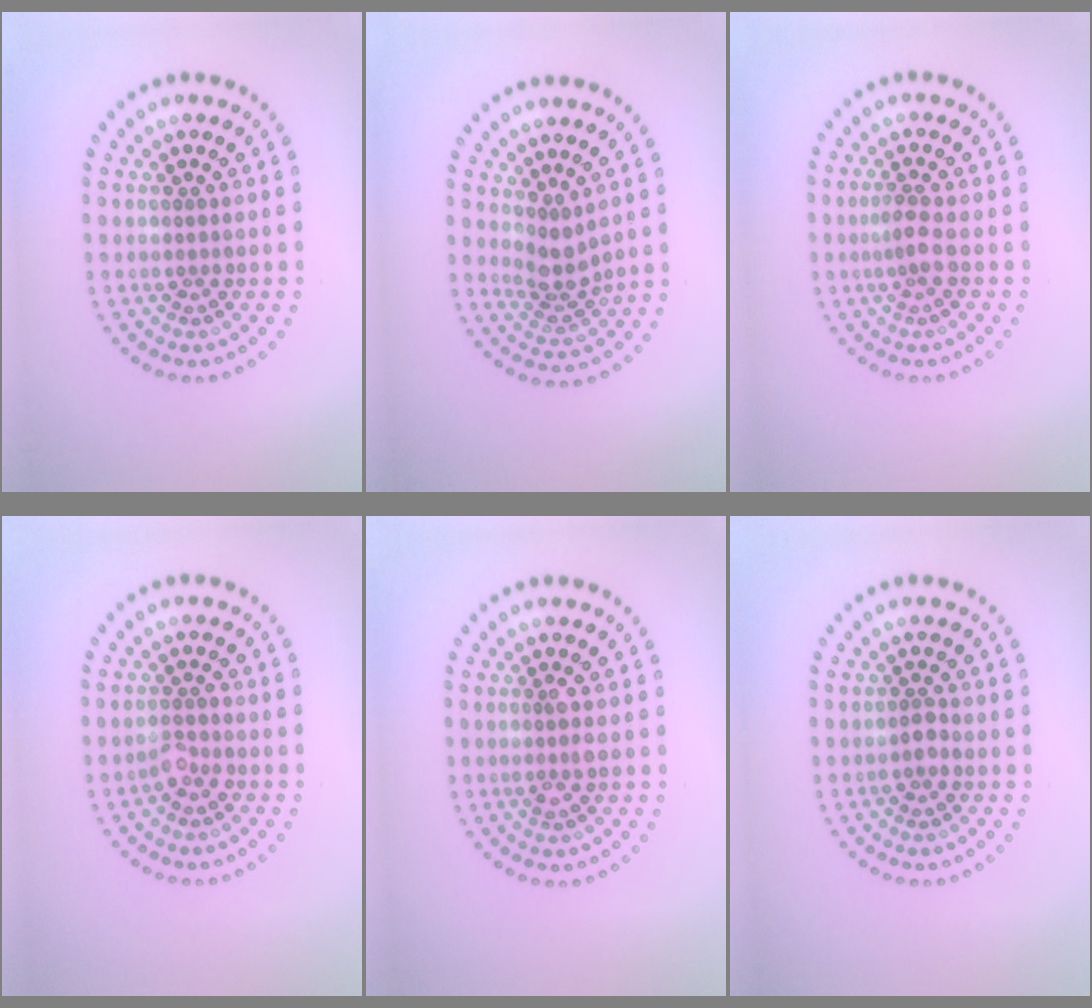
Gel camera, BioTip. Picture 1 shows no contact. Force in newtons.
{"total": 2.5, "press": 1.9, "slide": 1.6}
{"total": 1.8, "press": 1.4, "slide": 1.1}
{"total": 1.6, "press": 1.4, "slide": 0.9}
{"total": 1.3, "press": 1.2, "slide": 0.6}
{"total": 1.1, "press": 1.0, "slide": 0.6}